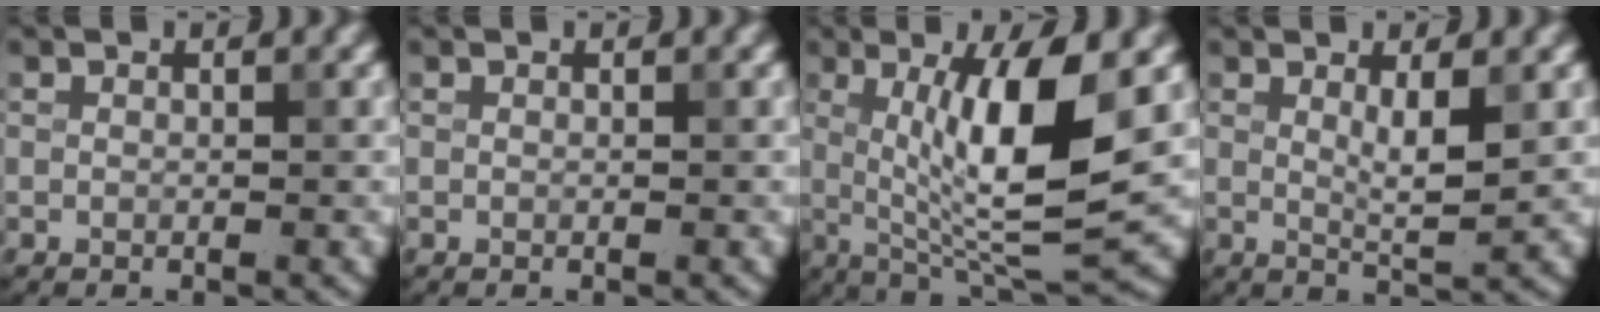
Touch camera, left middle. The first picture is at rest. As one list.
[{"total": 0.0}, {"total": 9.6, "force": [1.1, 2.2, 9.3], "torque": [-0.144, -0.009, 0.028]}, {"total": 2.8, "force": [0.8, 0.5, 2.6], "torque": [-0.043, -0.008, 0.015]}]